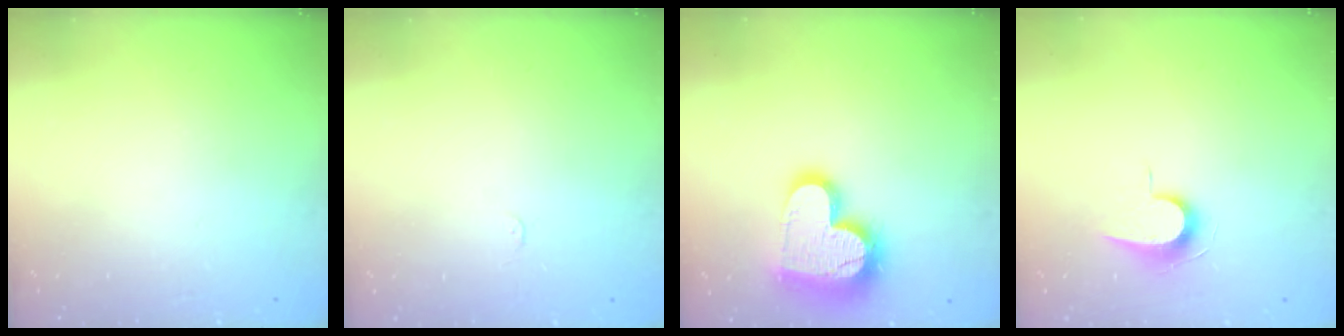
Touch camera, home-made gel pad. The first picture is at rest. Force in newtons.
{"total": 2.4, "press": 2.4, "slide": 0.3}
{"total": 18.4, "press": 18.4, "slide": 1.4}
{"total": 7.1, "press": 7.0, "slide": 0.7}